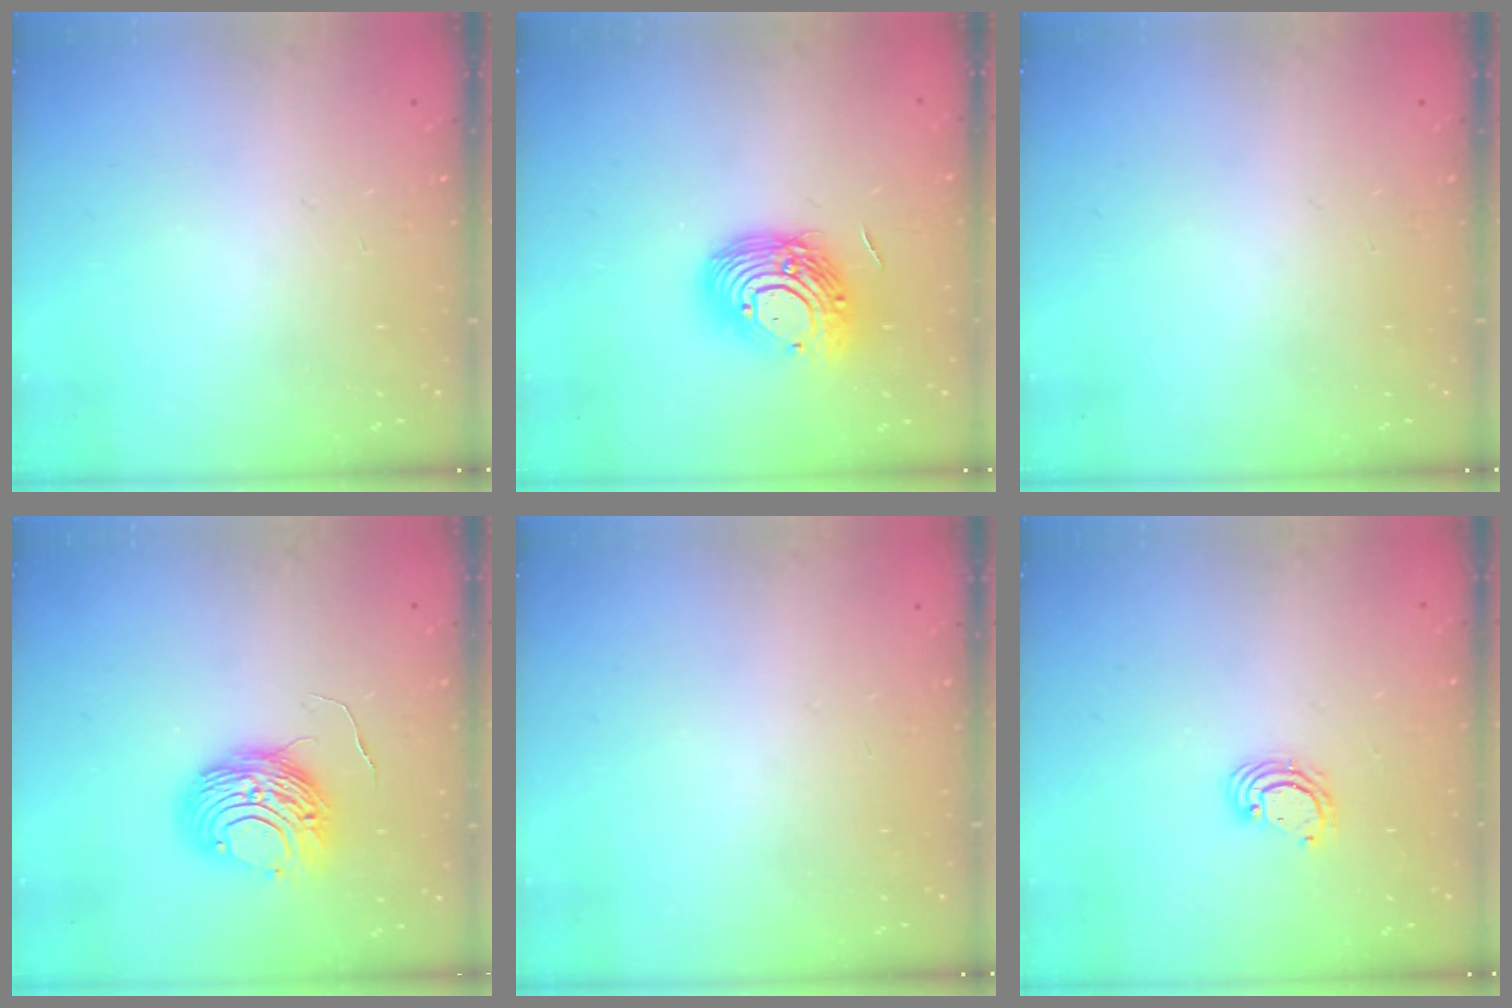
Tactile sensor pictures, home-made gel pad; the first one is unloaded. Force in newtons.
{"total": 15.2, "press": 15.1, "slide": 1.4}
{"total": 0.0}
{"total": 9.7, "press": 9.7, "slide": 0.6}
{"total": 0.0}
{"total": 3.8, "press": 3.8, "slide": 0.1}